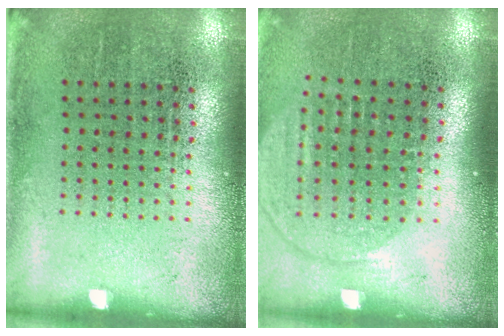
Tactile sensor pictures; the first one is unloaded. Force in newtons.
{"total": 1.5, "press": 1.3, "slide": 0.7}